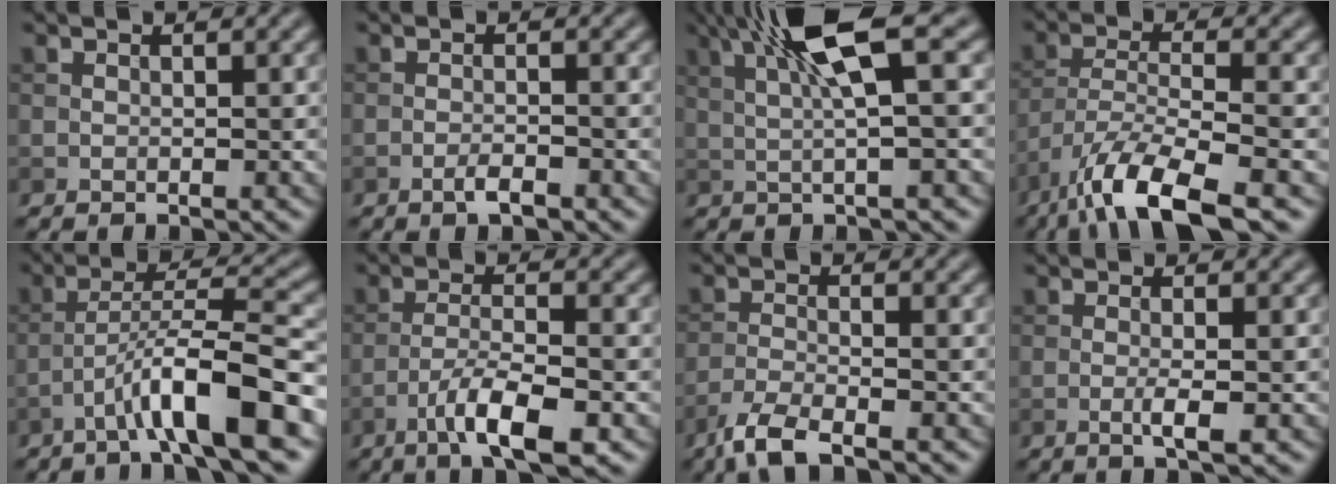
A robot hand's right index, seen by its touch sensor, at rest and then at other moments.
{"total": 1.8, "force": [-1.2, 0.4, 1.4], "torque": [-0.024, 0.002, -0.023]}
{"total": 7.4, "force": [2.4, 1.1, 6.9], "torque": [-0.119, 0.018, 0.040]}
{"total": 9.0, "force": [-6.2, 2.4, 6.1], "torque": [-0.110, -0.005, -0.119]}
{"total": 8.4, "force": [-4.3, 1.2, 7.2], "torque": [-0.117, 0.020, -0.076]}
{"total": 6.3, "force": [-3.5, 1.4, 5.1], "torque": [-0.089, 0.004, -0.063]}
{"total": 4.0, "force": [-3.0, 0.8, 2.4], "torque": [-0.054, -0.008, -0.070]}
{"total": 2.3, "force": [-0.6, 0.4, 2.2], "torque": [-0.039, -0.001, -0.014]}